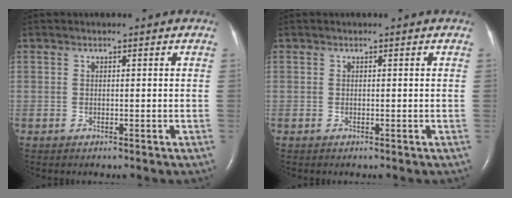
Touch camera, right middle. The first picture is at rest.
{"total": 0.0}